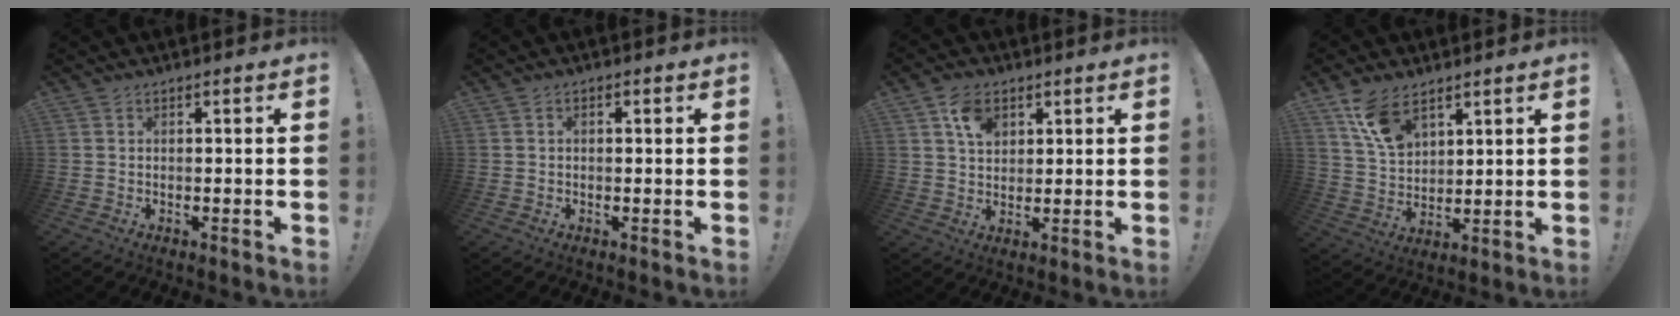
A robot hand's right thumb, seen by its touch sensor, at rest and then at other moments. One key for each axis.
{"total": 1.1, "fx": -0.1, "fy": 0.8, "fz": 0.8, "tx": -0.013, "ty": 0.004, "tz": -0.004}
{"total": 7.4, "fx": 3.7, "fy": 5.1, "fz": 3.9, "tx": -0.056, "ty": -0.007, "tz": 0.067}
{"total": 11.1, "fx": 7.5, "fy": 6.0, "fz": 5.6, "tx": -0.091, "ty": -0.040, "tz": 0.143}